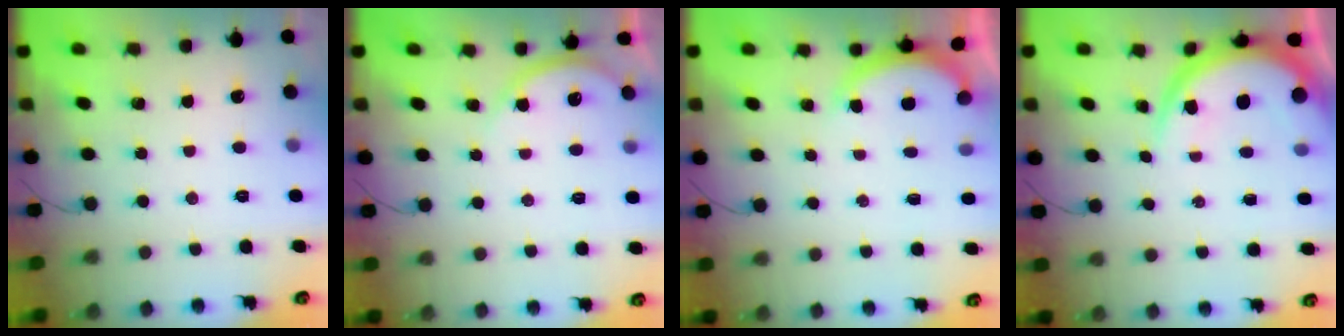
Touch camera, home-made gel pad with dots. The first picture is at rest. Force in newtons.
{"total": 3.0, "press": 2.9, "slide": 0.4}
{"total": 2.2, "press": 2.2, "slide": 0.5}
{"total": 8.2, "press": 8.1, "slide": 1.0}